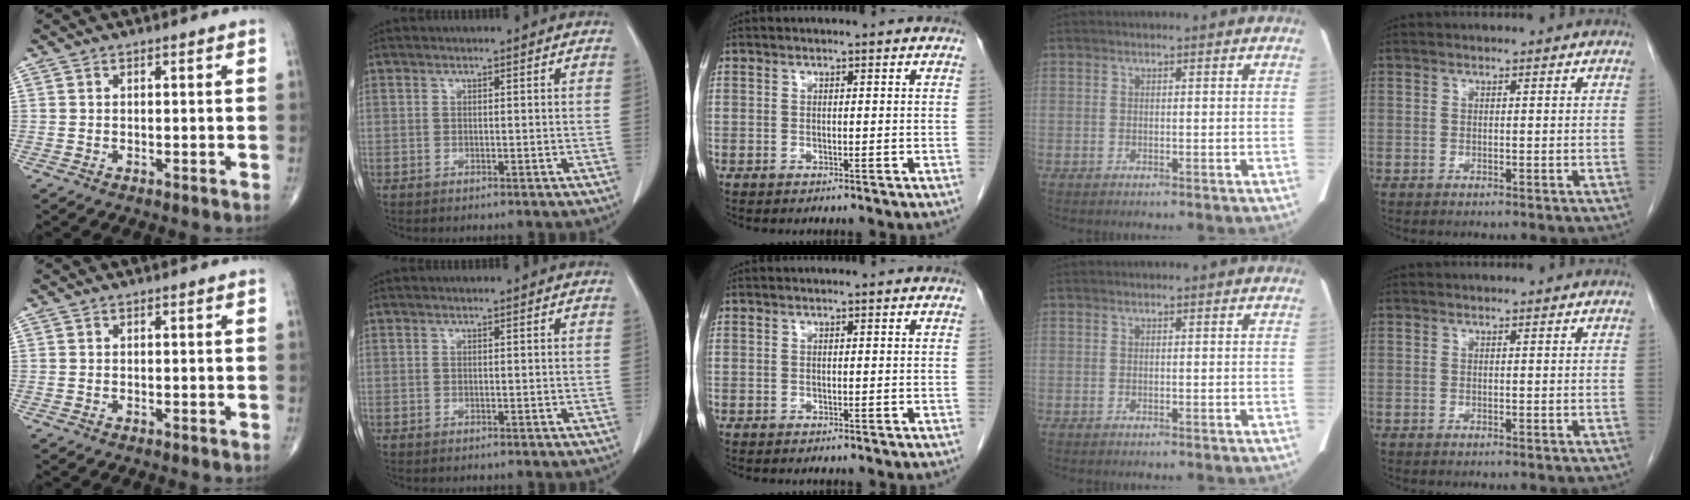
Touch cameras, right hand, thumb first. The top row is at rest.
{}